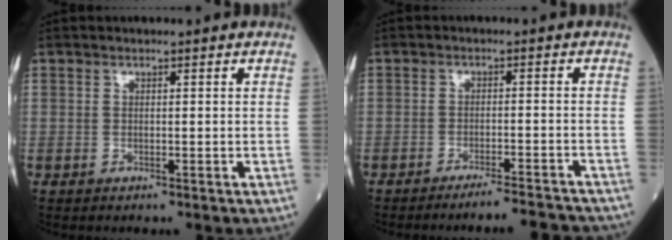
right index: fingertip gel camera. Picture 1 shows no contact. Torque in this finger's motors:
{"motor_torque": [1.03, -1.12, 0.14, 0.06]}